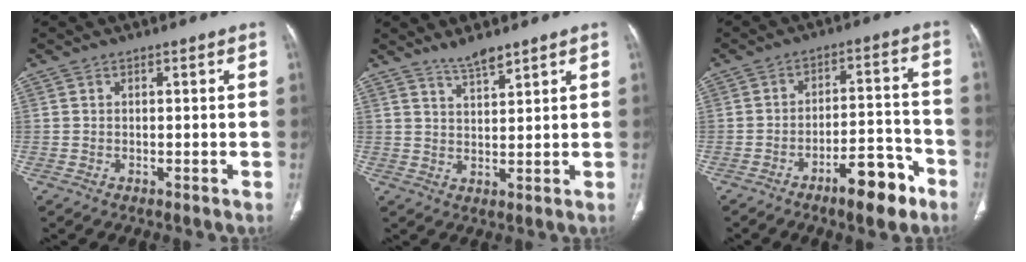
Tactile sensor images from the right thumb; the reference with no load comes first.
{"total": 4.1, "force": [3.6, 0.5, 2.0], "torque": [-0.028, -0.022, 0.068]}
{"total": 10.0, "force": [-6.4, 3.3, 7.0], "torque": [-0.094, 0.051, -0.096]}